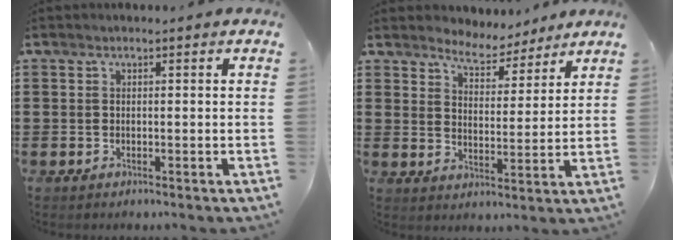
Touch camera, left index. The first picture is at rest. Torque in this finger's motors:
{"motor_torque": [0.37, 0.31, 0.08, 0.01]}